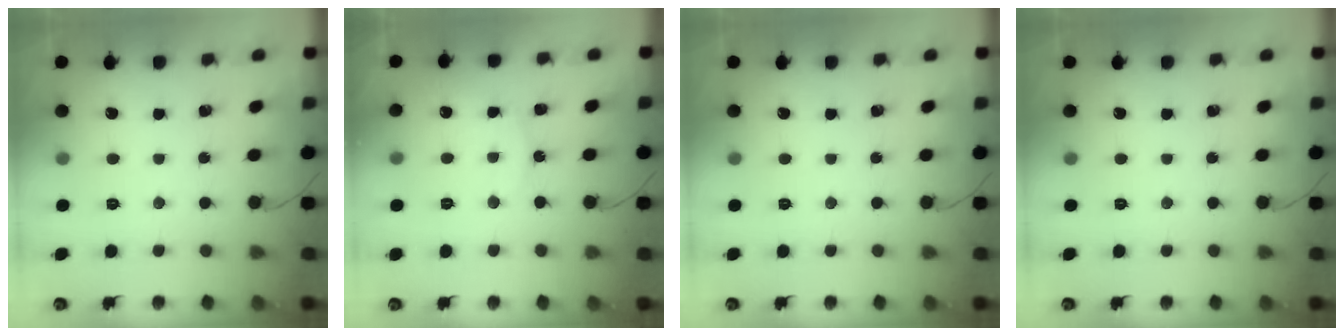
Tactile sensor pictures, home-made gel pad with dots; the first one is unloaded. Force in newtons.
{"total": 8.7, "press": 8.7, "slide": 0.5}
{"total": 0.0}
{"total": 0.0}